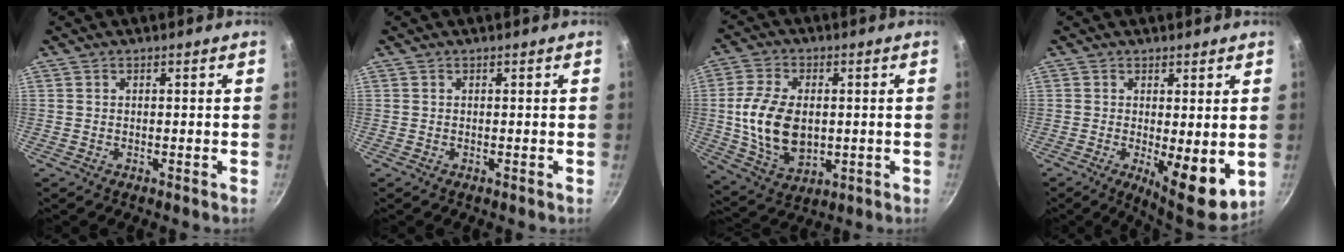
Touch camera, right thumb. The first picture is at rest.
{"total": 0.0}
{"total": 14.1, "force": [0.0, 9.1, 10.7], "torque": [-0.190, -0.007, 0.010]}
{"total": 9.1, "force": [-0.7, 3.1, 8.6], "torque": [-0.103, -0.016, 0.001]}